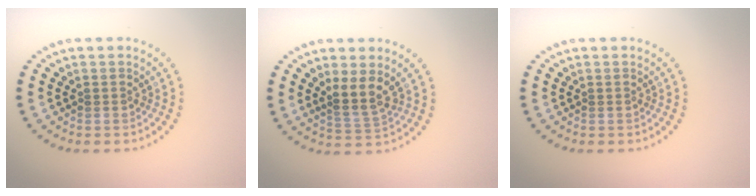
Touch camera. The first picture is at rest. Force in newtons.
{"total": 2.7, "press": 2.1, "slide": 1.7}
{"total": 0.0}